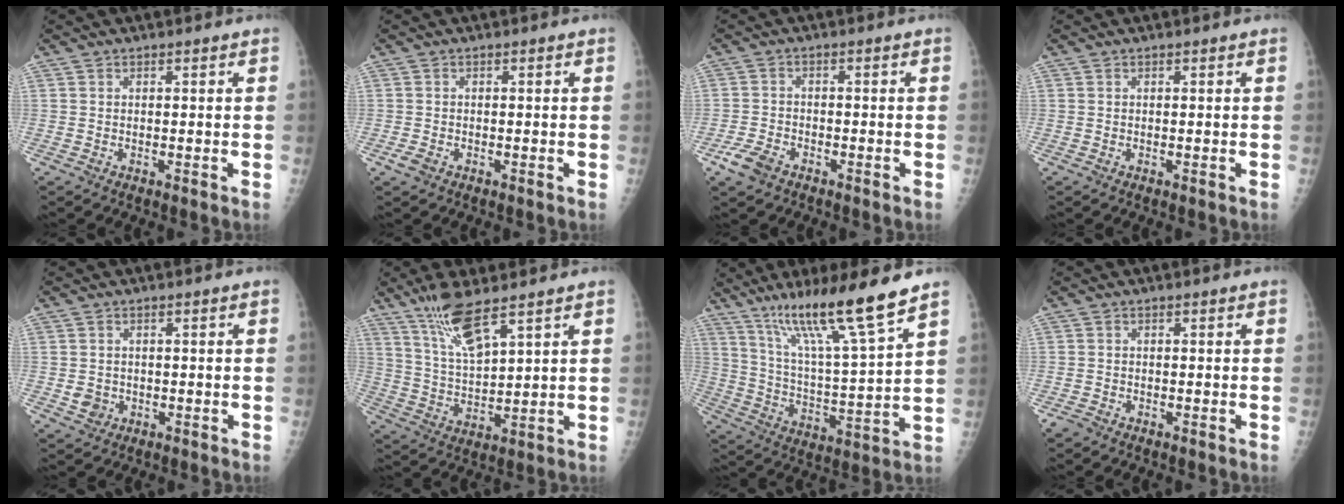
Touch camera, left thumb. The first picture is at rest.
{"total": 1.6, "force": [-0.8, 1.1, 0.9], "torque": [-0.017, -0.001, -0.016]}
{"total": 4.8, "force": [-3.0, 2.8, 2.5], "torque": [-0.053, 0.009, -0.056]}
{"total": 0.0}
{"total": 2.7, "force": [-0.5, 2.4, 0.9], "torque": [-0.004, 0.003, -0.002]}
{"total": 9.7, "force": [6.7, 2.2, 6.8], "torque": [-0.131, -0.035, 0.142]}
{"total": 17.1, "force": [12.2, 0.5, 12.0], "torque": [-0.197, -0.064, 0.215]}
{"total": 1.4, "force": [-1.1, 0.9, 0.4], "torque": [-0.010, 0.000, -0.022]}